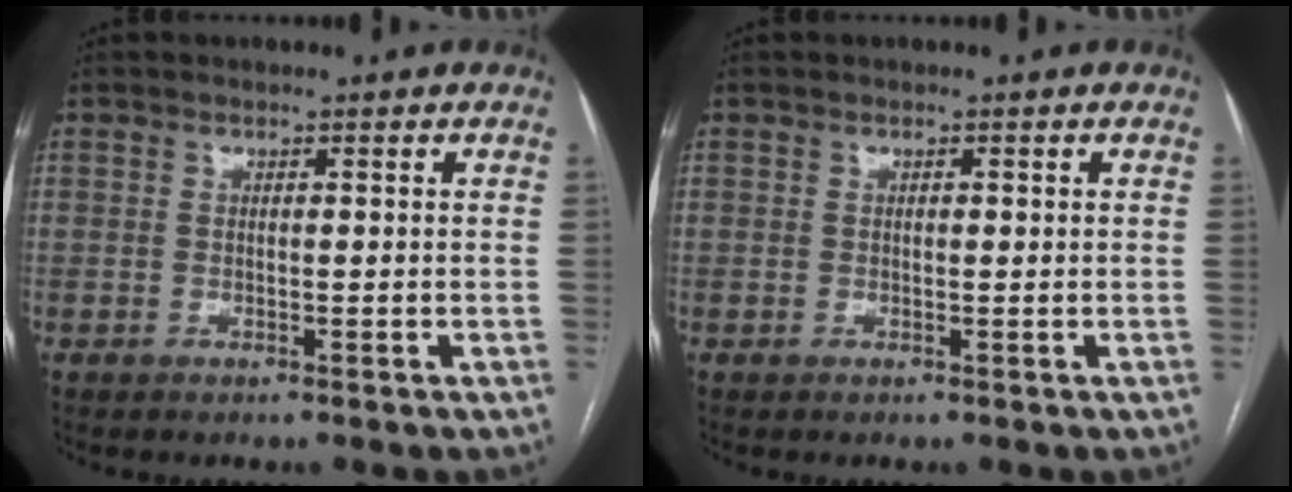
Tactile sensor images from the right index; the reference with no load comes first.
{"total": 0.7, "force": [0.2, 0.3, 0.7], "torque": [-0.011, 0.001, 0.002]}